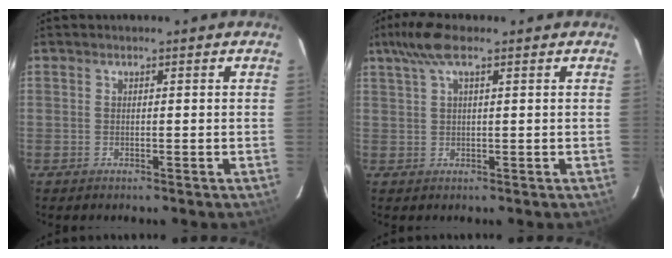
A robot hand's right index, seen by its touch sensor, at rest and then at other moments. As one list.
[{"total": 5.2, "force": [3.4, 0.6, 3.8], "torque": [-0.076, 0.014, 0.067]}]